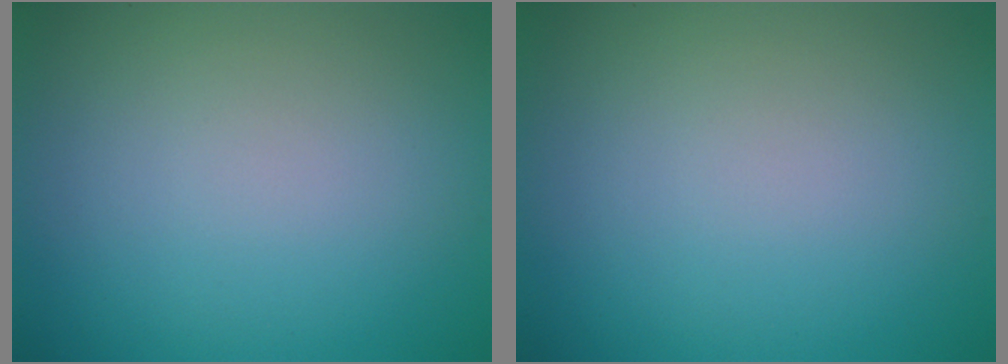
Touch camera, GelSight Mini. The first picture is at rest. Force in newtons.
{"total": 0.0}